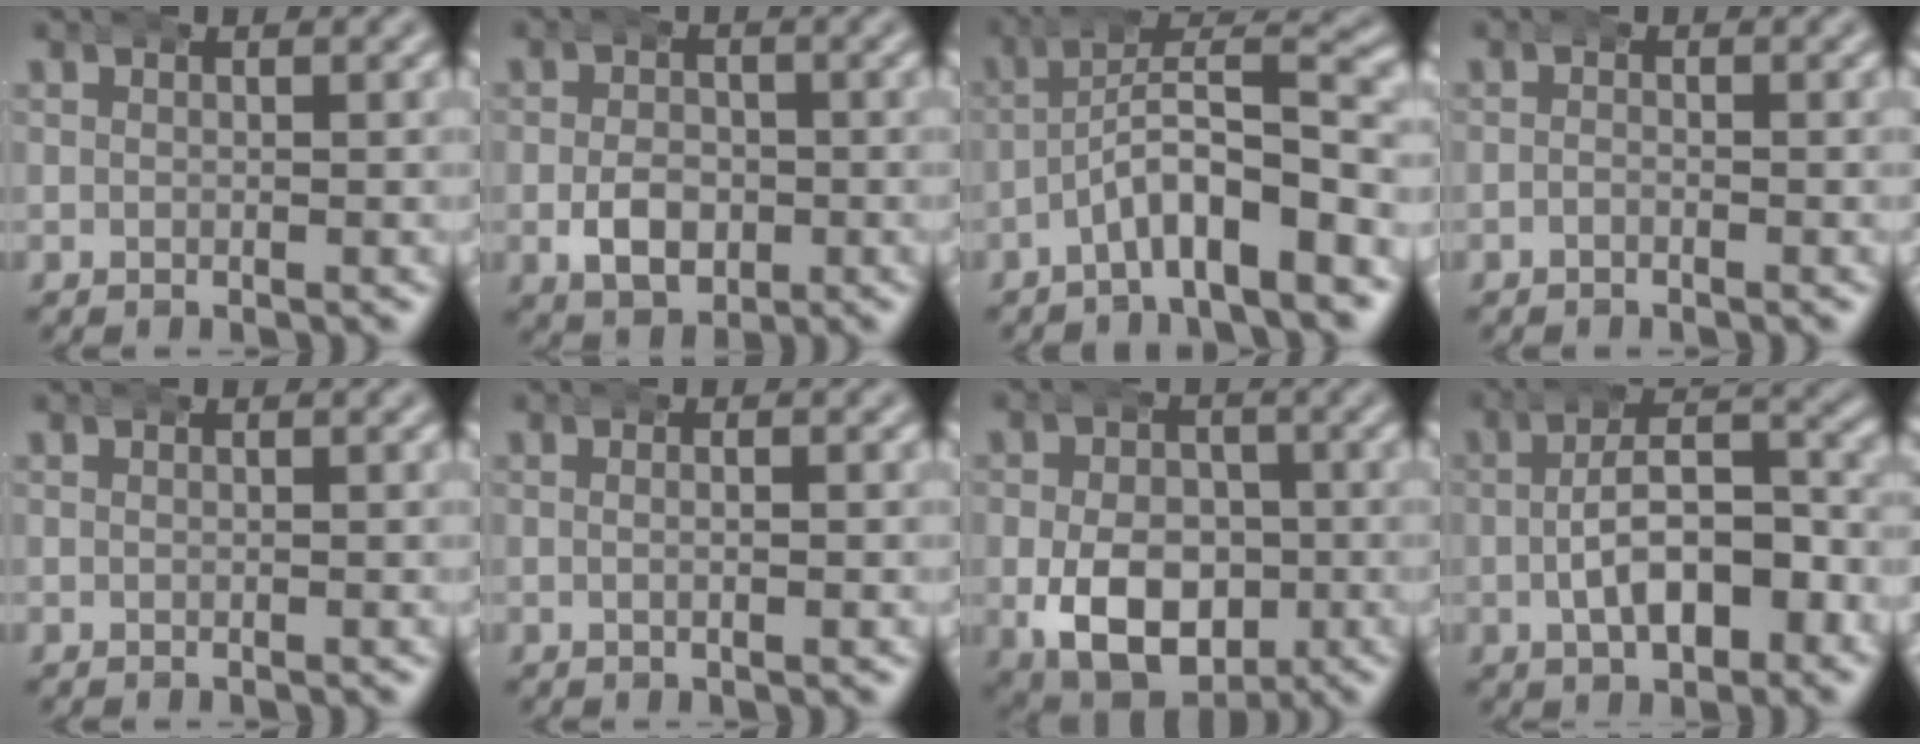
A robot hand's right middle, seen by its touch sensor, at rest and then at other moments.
{"total": 4.1, "force": [-1.3, 2.9, 2.6], "torque": [-0.036, -0.011, -0.019]}
{"total": 6.6, "force": [-2.7, 2.4, 5.5], "torque": [-0.073, 0.004, -0.043]}
{"total": 0.9, "force": [-0.8, 0.0, 0.2], "torque": [-0.002, -0.001, -0.019]}
{"total": 0.0}
{"total": 1.4, "force": [-0.2, 0.3, 1.3], "torque": [-0.019, 0.004, -0.007]}
{"total": 9.8, "force": [-2.5, 7.2, 6.1], "torque": [-0.109, -0.042, -0.025]}
{"total": 6.7, "force": [-2.7, 3.2, 5.2], "torque": [-0.058, 0.003, -0.038]}